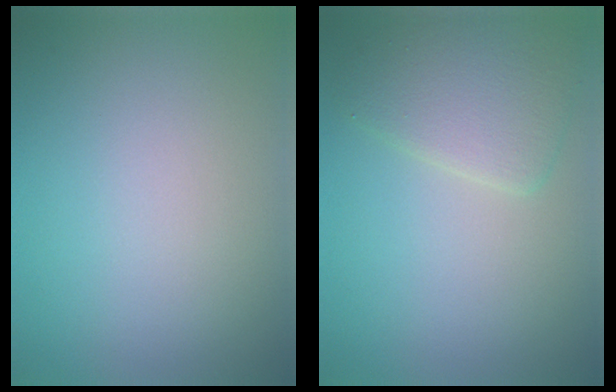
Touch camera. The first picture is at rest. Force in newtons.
{"total": 3.7, "press": 3.7, "slide": 0.2}